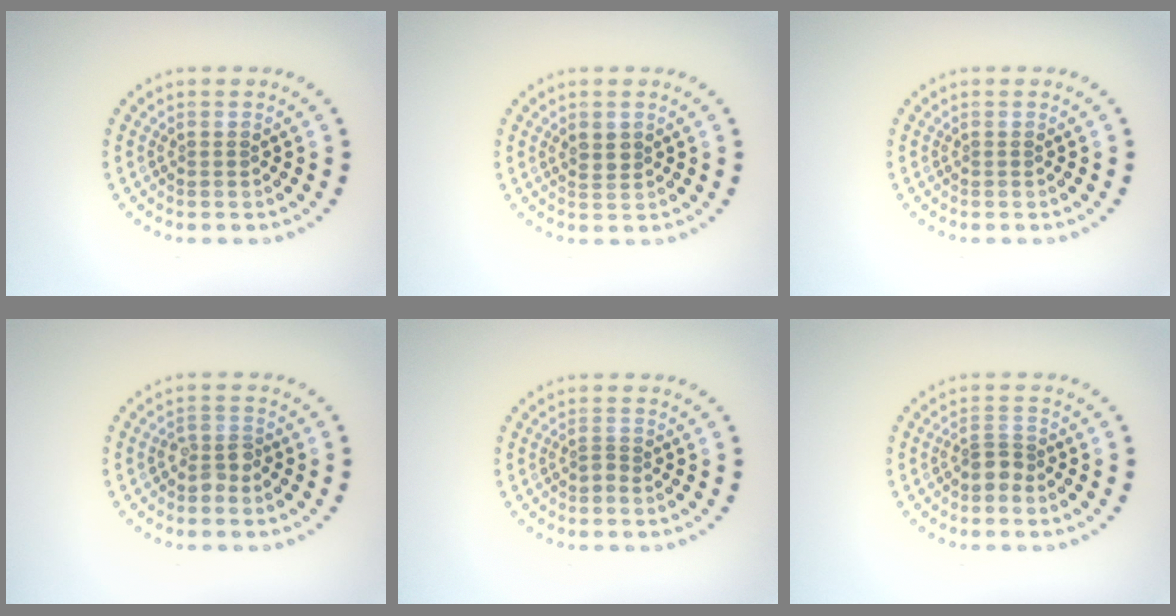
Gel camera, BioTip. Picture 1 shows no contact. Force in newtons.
{"total": 1.4, "press": 1.3, "slide": 0.5}
{"total": 0.0}
{"total": 1.8, "press": 1.6, "slide": 0.9}
{"total": 0.6, "press": 0.4, "slide": 0.5}
{"total": 2.0, "press": 1.5, "slide": 1.2}